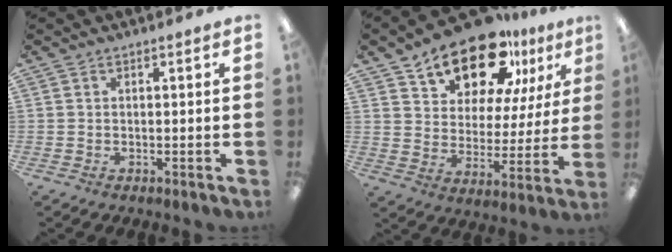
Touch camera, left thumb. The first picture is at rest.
{"total": 18.9, "force": [14.4, 8.8, 8.6], "torque": [-0.146, -0.095, 0.254]}